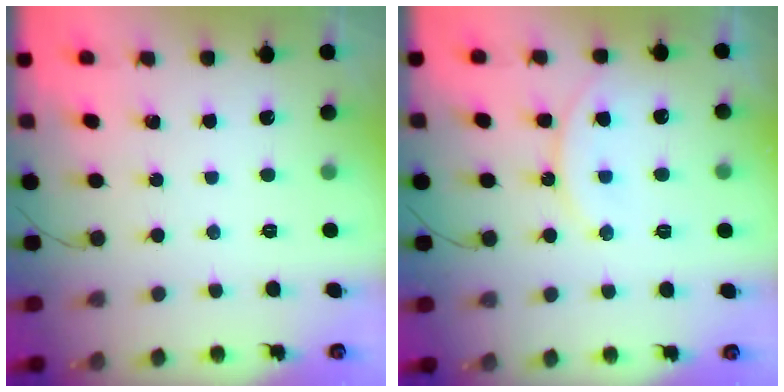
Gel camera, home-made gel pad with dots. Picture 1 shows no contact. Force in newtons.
{"total": 12.9, "press": 12.9, "slide": 1.0}